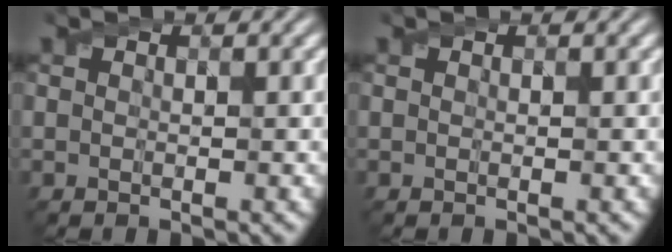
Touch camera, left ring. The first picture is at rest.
{"total": 0.0}